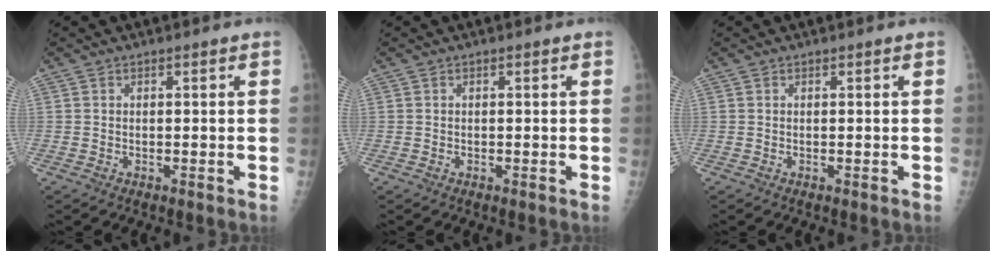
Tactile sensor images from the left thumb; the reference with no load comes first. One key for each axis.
{"total": 0.0}
{"total": 0.0}